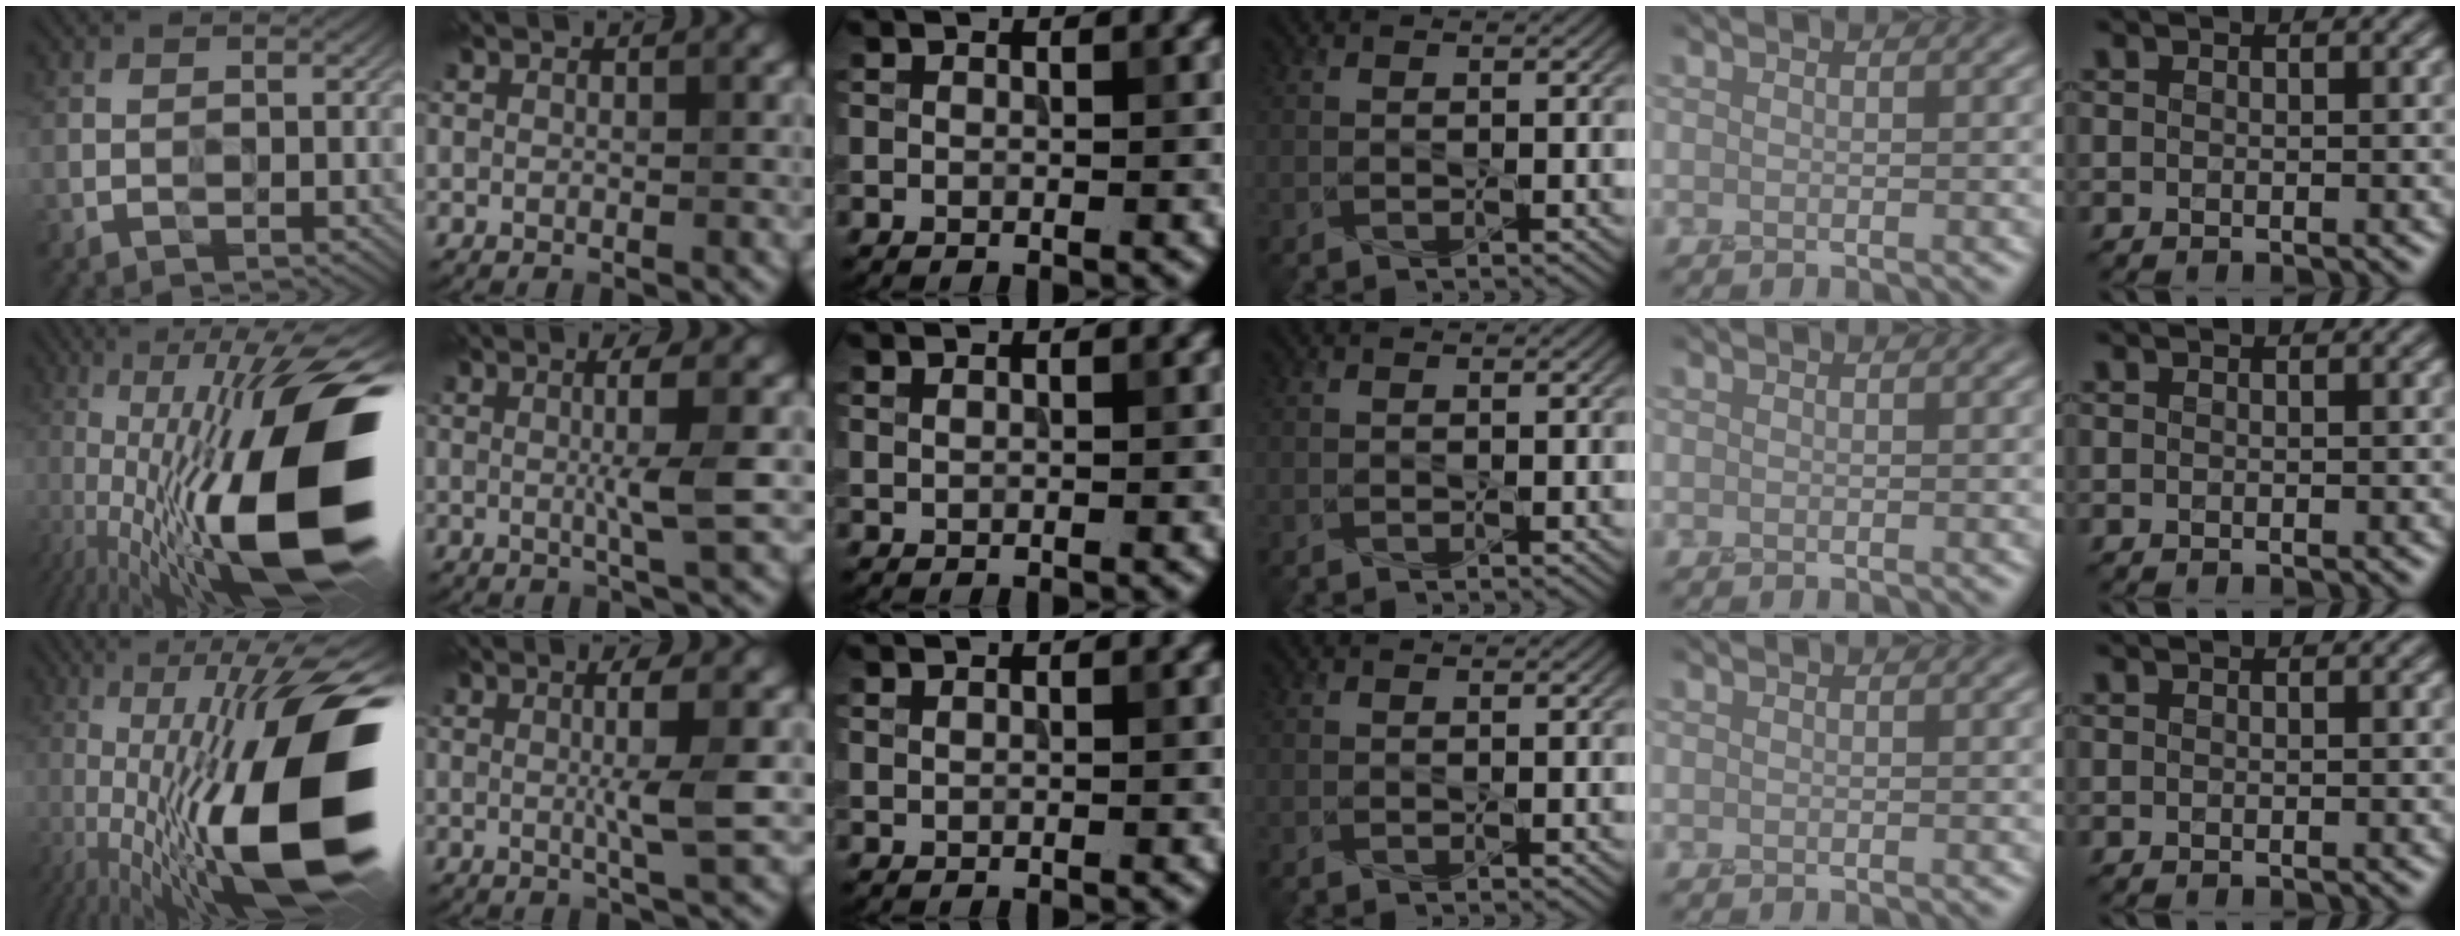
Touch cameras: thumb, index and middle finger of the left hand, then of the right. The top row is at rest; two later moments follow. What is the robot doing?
{"motion": "press", "object": "grip strengthener"}